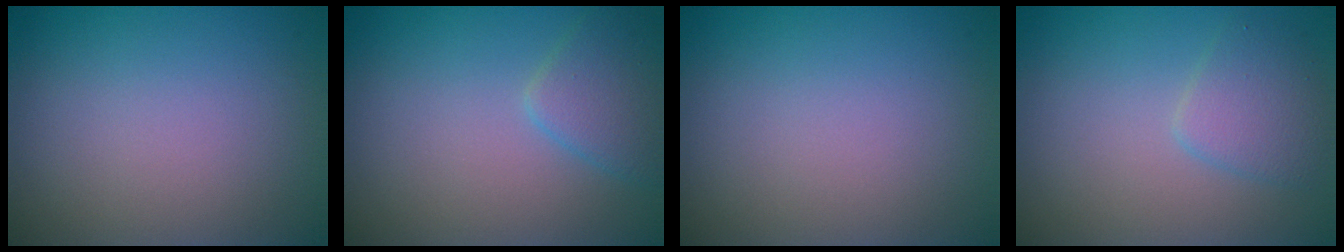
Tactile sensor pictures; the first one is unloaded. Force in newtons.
{"total": 2.7, "press": 2.7, "slide": 0.1}
{"total": 0.0}
{"total": 2.3, "press": 2.3, "slide": 0.1}